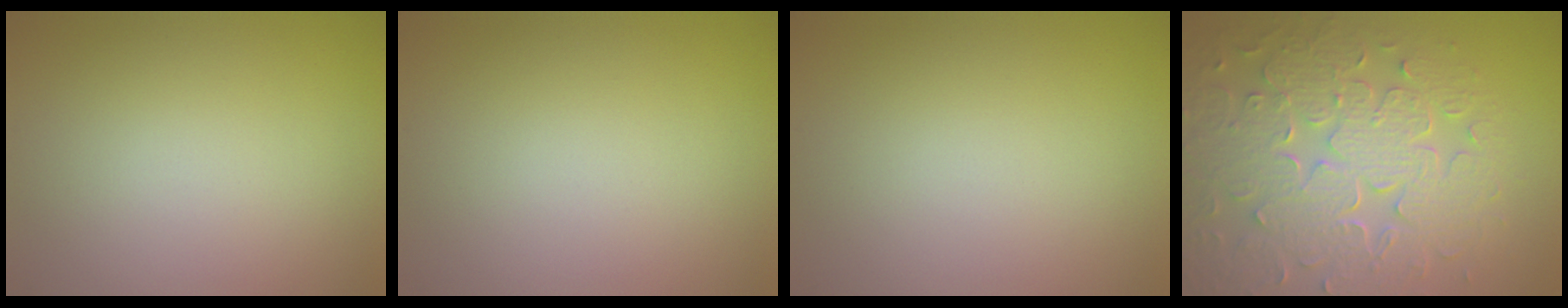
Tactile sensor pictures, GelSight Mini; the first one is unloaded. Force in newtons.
{"total": 0.0}
{"total": 0.0}
{"total": 8.7, "press": 6.4, "slide": 6.0}